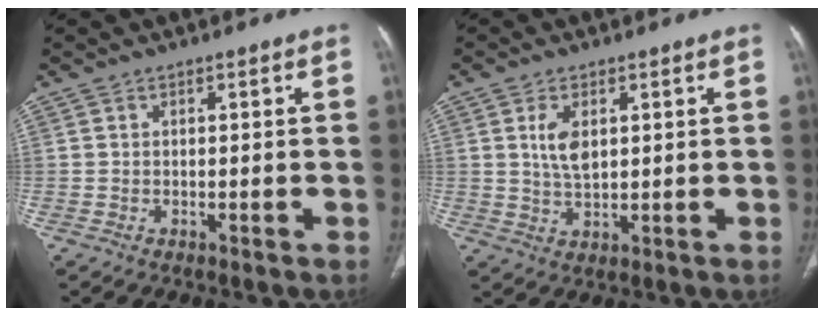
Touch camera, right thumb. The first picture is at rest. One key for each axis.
{"total": 5.2, "fx": 1.5, "fy": 2.8, "fz": 4.1, "tx": -0.077, "ty": -0.009, "tz": 0.034}